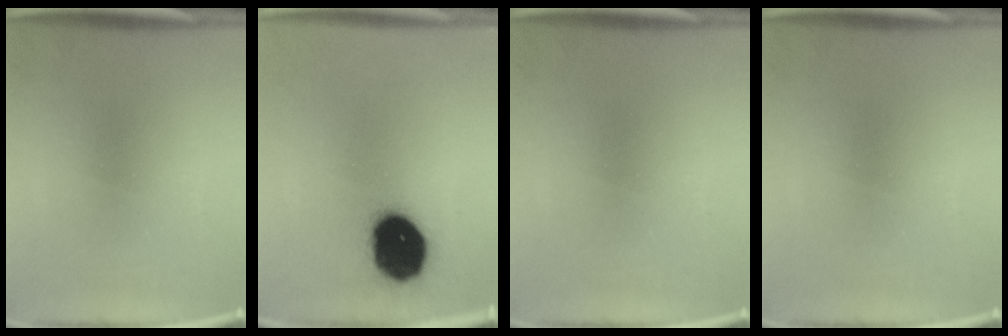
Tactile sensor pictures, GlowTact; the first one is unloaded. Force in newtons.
{"total": 18.8}
{"total": 0.0}
{"total": 0.0}